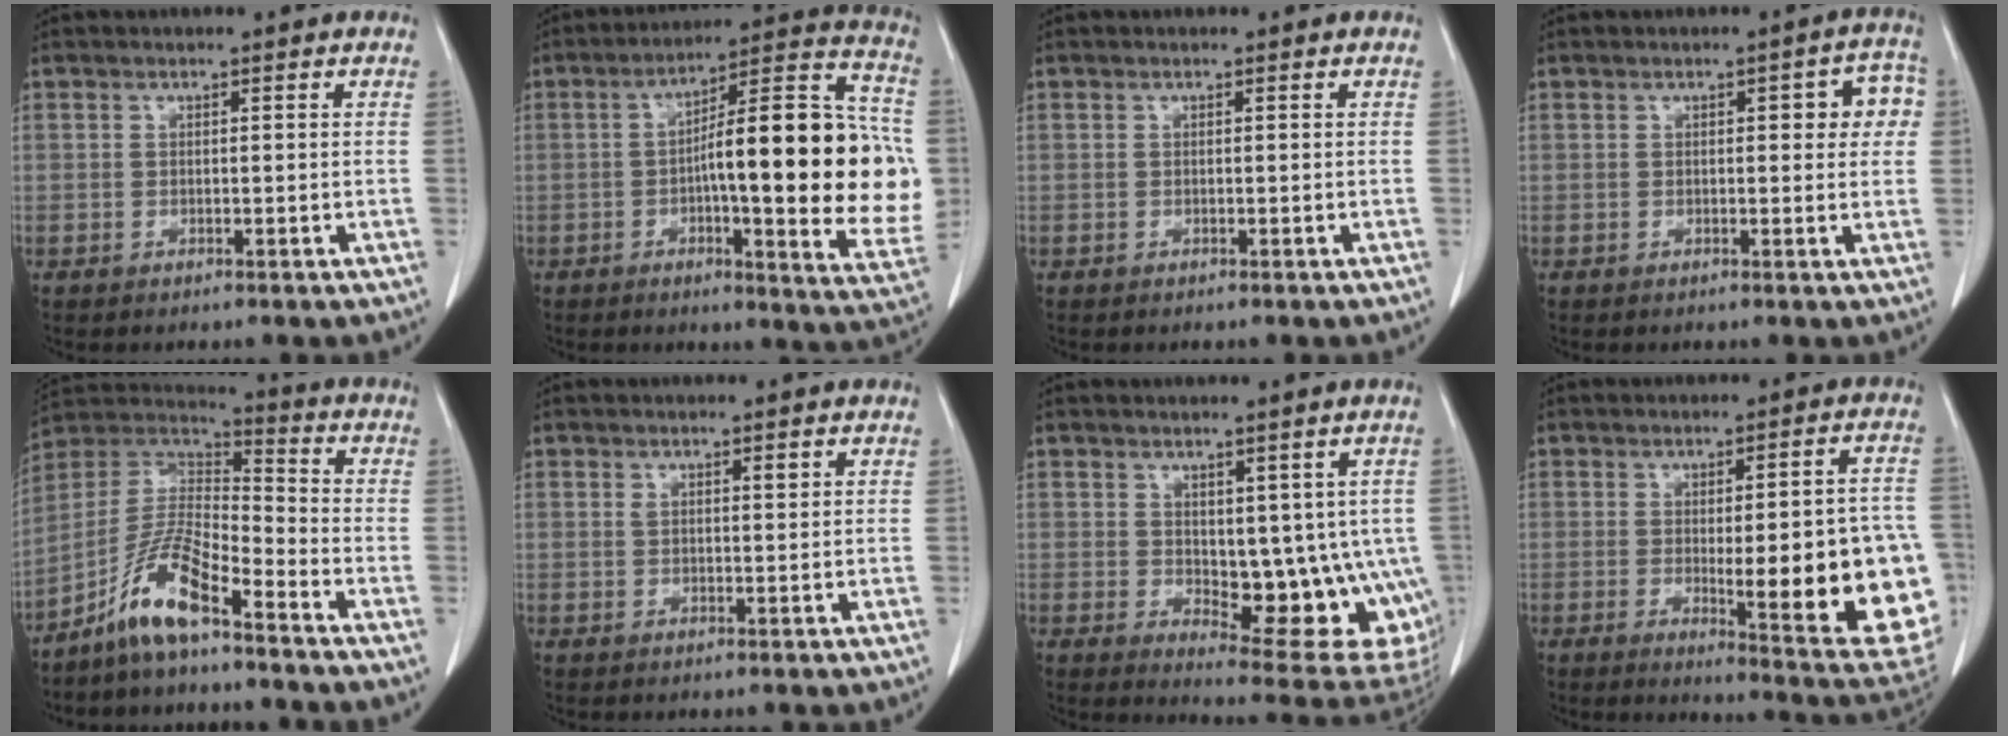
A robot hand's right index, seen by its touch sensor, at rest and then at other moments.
{"total": 24.0, "force": [-1.0, 4.4, 23.5], "torque": [-0.270, 0.030, -0.010]}
{"total": 0.0}
{"total": 5.4, "force": [1.2, 1.9, 4.9], "torque": [-0.045, 0.015, 0.009]}
{"total": 10.5, "force": [-7.1, 1.8, 7.5], "torque": [-0.164, 0.011, -0.139]}
{"total": 1.3, "force": [0.8, 0.4, 1.0], "torque": [-0.016, 0.001, 0.013]}
{"total": 14.4, "force": [-1.4, 6.4, 12.8], "torque": [-0.122, -0.009, -0.001]}
{"total": 19.2, "force": [-3.0, 3.4, 18.7], "torque": [-0.148, 0.004, -0.017]}